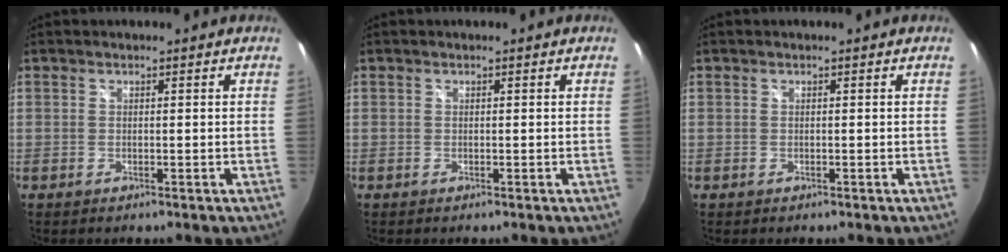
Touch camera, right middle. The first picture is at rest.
{"total": 0.0}
{"total": 0.0}